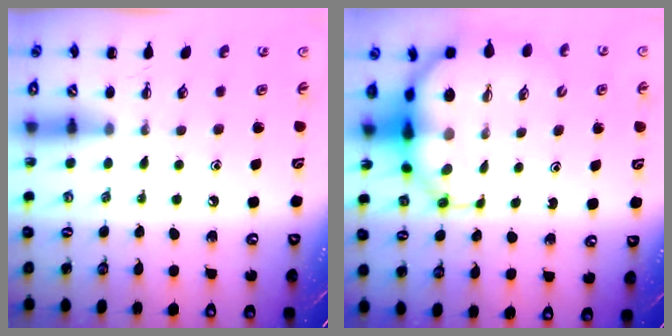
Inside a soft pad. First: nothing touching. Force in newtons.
{"total": 9.0, "press": 8.6, "slide": 2.4}